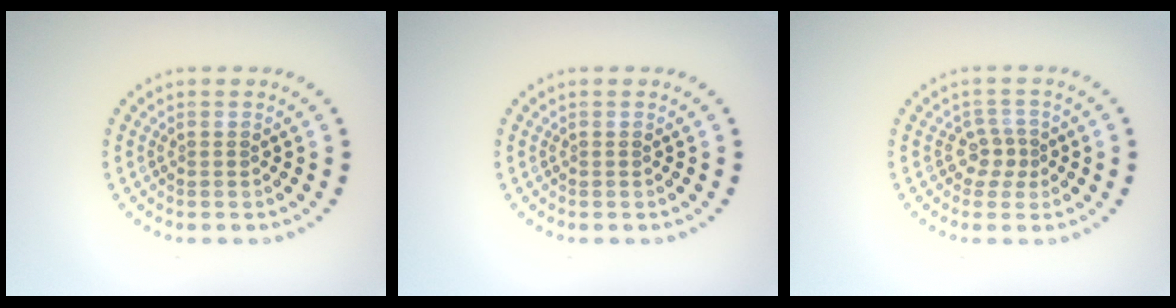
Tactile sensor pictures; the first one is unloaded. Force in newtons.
{"total": 0.0}
{"total": 2.0, "press": 1.5, "slide": 1.3}